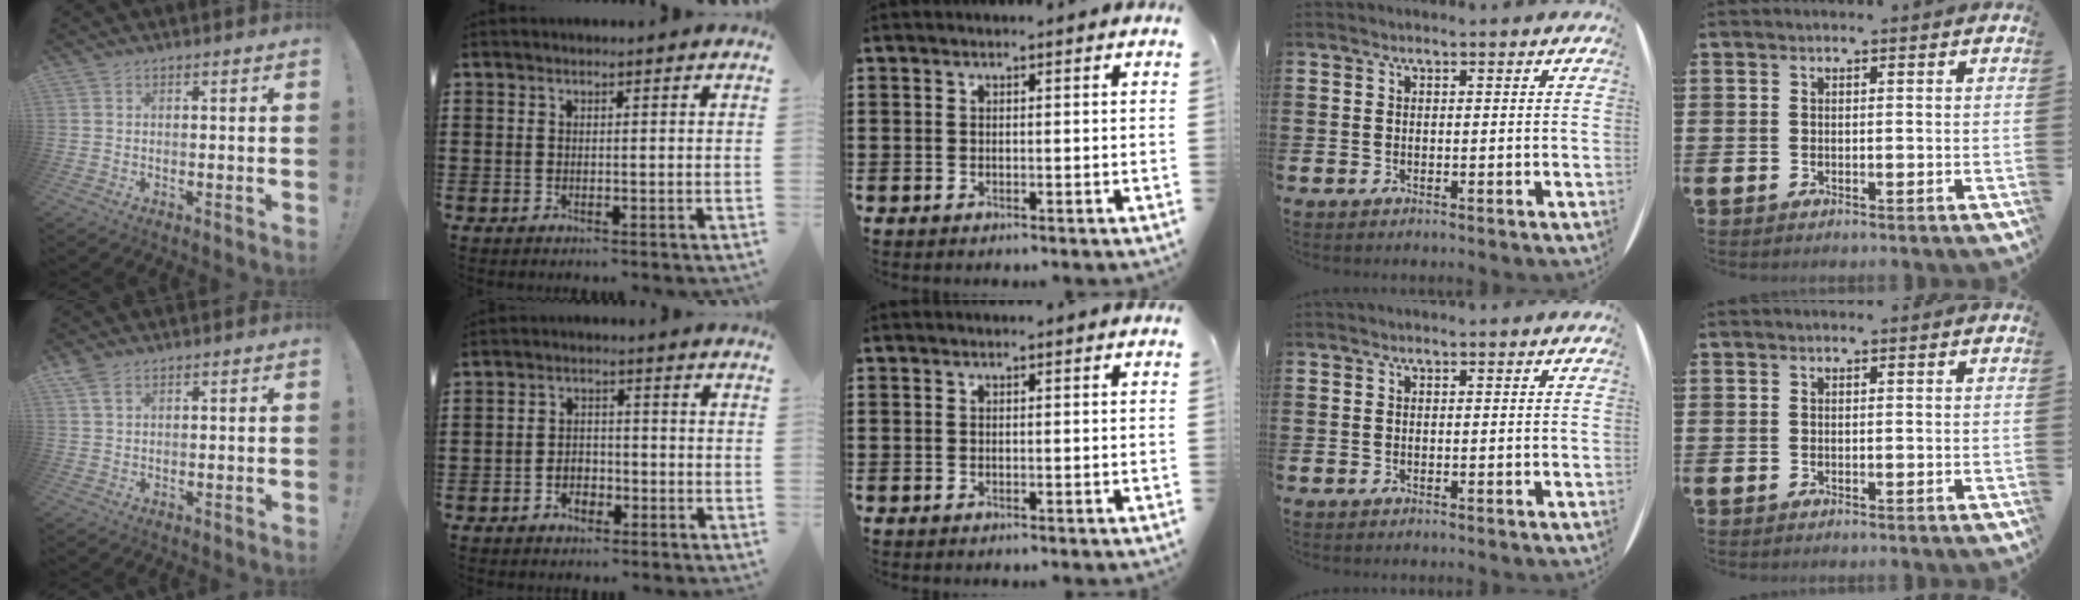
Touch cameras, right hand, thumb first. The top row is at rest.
{"thumb": {"total": 3.1, "force": [2.0, 1.5, 1.9], "torque": [-0.035, -0.006, 0.036]}, "index": {"total": 2.8, "force": [-1.7, 1.8, 1.3], "torque": [-0.029, 0.001, -0.035]}}